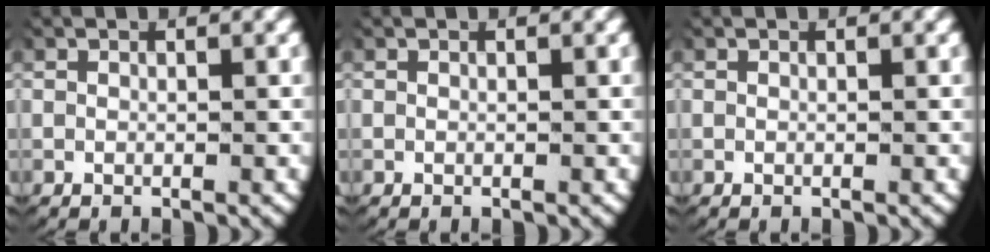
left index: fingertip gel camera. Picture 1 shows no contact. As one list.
[{"total": 0.0}, {"total": 0.0}]